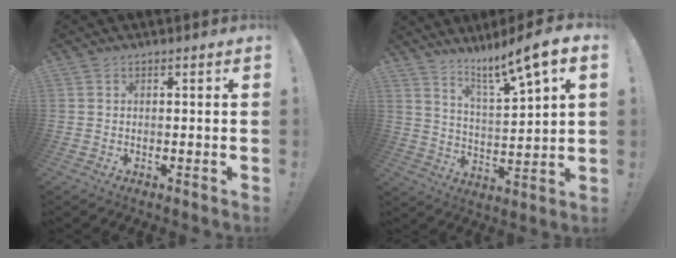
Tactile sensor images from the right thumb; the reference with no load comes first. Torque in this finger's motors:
{"motor_torque": [0.78, 0.90, 0.27, 0.21, 0.15]}